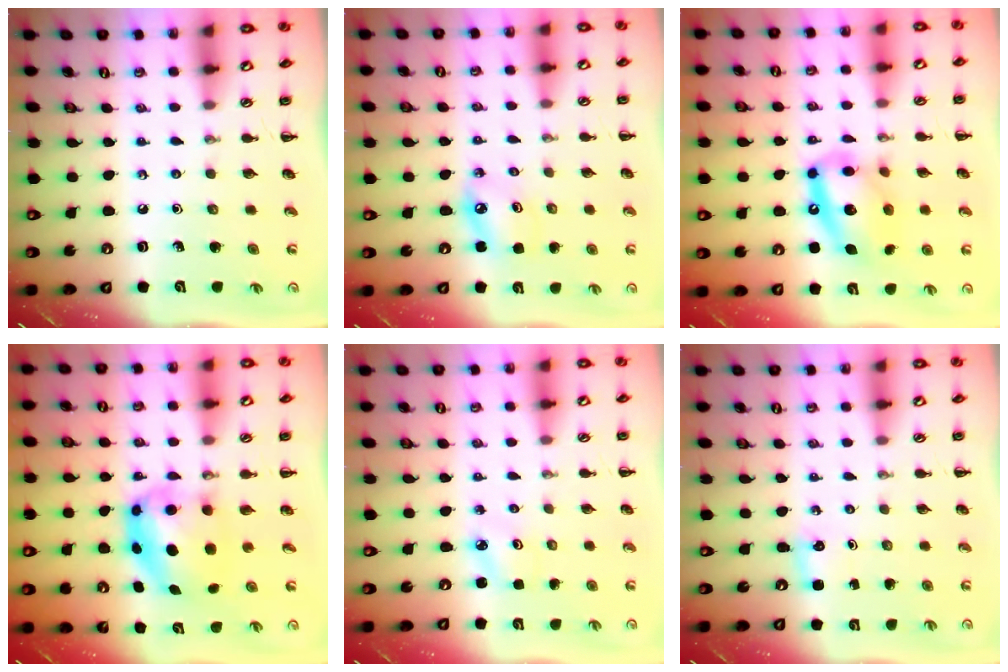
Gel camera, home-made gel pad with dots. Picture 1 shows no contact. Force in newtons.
{"total": 5.4, "press": 5.3, "slide": 1.2}
{"total": 16.9, "press": 16.6, "slide": 2.9}
{"total": 7.4, "press": 7.3, "slide": 1.2}
{"total": 2.3, "press": 2.2, "slide": 0.6}
{"total": 2.4, "press": 2.3, "slide": 0.7}